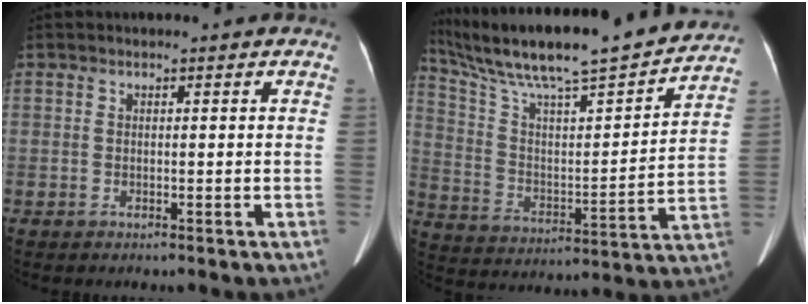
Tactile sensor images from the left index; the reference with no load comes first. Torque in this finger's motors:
{"motor_torque": [0.78, -1.35, 0.11, 0.04]}